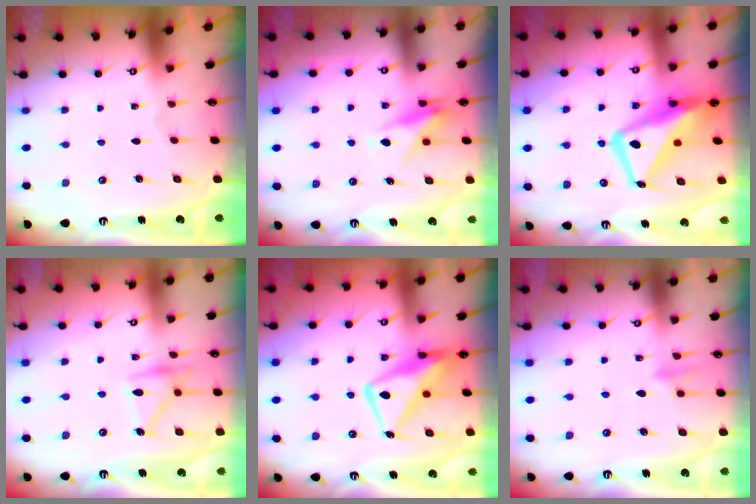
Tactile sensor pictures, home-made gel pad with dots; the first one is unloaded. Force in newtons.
{"total": 9.4, "press": 9.4, "slide": 0.7}
{"total": 16.9, "press": 16.8, "slide": 1.9}
{"total": 15.5, "press": 15.4, "slide": 0.9}
{"total": 12.9, "press": 12.8, "slide": 1.4}
{"total": 9.1, "press": 9.0, "slide": 1.8}